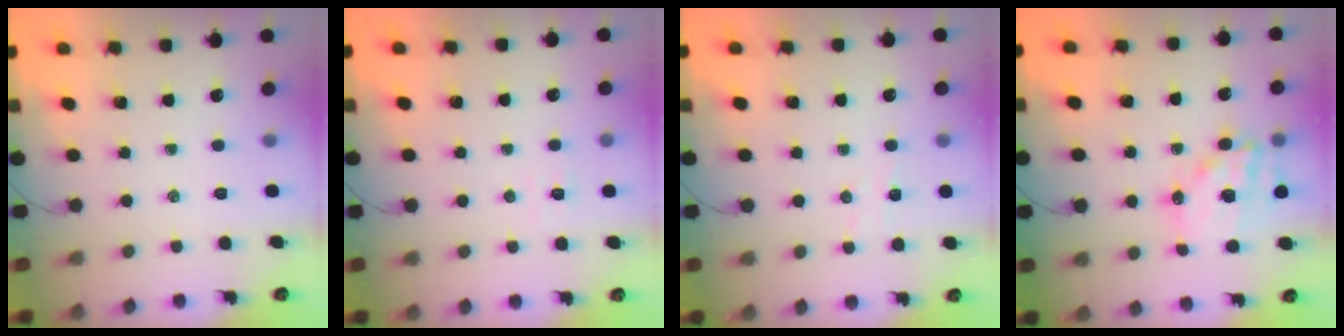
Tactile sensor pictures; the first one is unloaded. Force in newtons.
{"total": 2.8, "press": 2.7, "slide": 0.8}
{"total": 4.2, "press": 4.1, "slide": 0.9}
{"total": 14.4, "press": 14.0, "slide": 3.4}